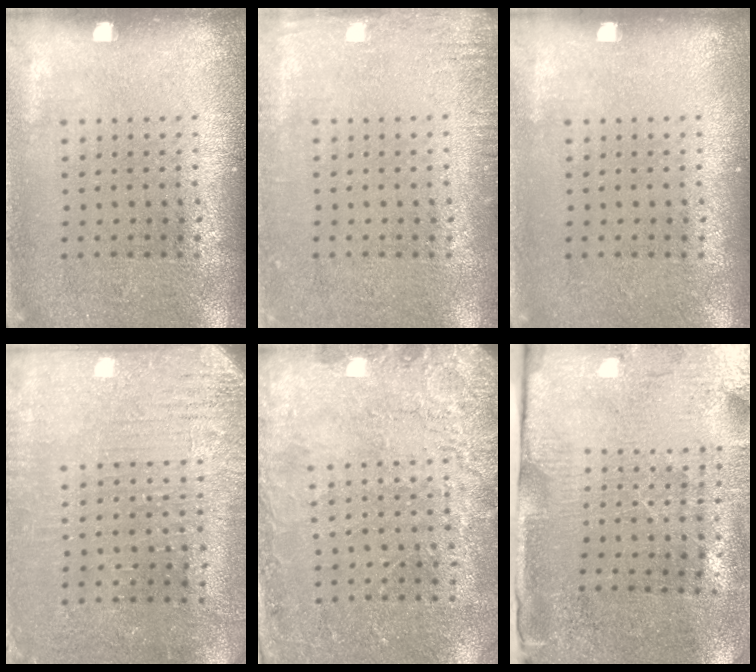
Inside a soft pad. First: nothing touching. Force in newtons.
{"total": 1.7, "press": 1.7, "slide": 0.2}
{"total": 0.0}
{"total": 3.0, "press": 2.8, "slide": 0.8}
{"total": 2.5, "press": 2.4, "slide": 0.9}
{"total": 4.6, "press": 3.7, "slide": 2.7}